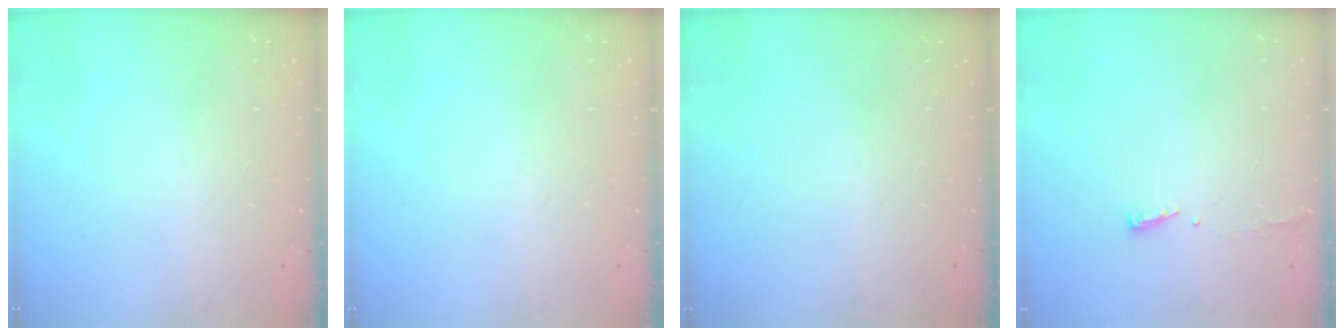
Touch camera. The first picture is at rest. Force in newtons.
{"total": 0.0}
{"total": 0.0}
{"total": 3.2, "press": 3.2, "slide": 0.6}